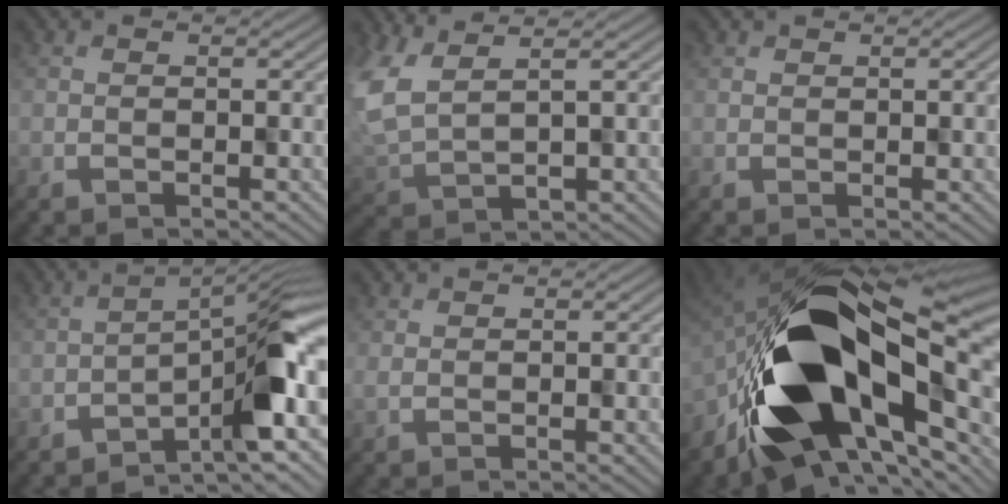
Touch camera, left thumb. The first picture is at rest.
{"total": 9.5, "force": [4.3, 5.1, 6.7], "torque": [-0.184, -0.010, 0.108]}
{"total": 0.5, "force": [0.5, 0.2, 0.0], "torque": [0.001, -0.001, 0.009]}
{"total": 7.0, "force": [-2.1, 1.5, 6.5], "torque": [-0.083, 0.014, -0.038]}
{"total": 1.1, "force": [1.0, -0.1, 0.2], "torque": [-0.006, 0.000, 0.014]}
{"total": 19.0, "force": [-2.4, 11.2, 15.1], "torque": [-0.303, -0.024, -0.029]}